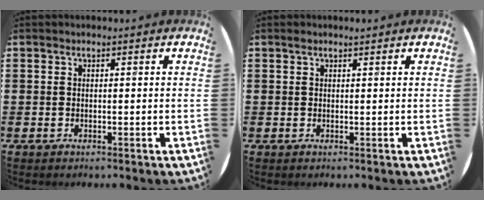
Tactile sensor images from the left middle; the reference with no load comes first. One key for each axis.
{"total": 0.7, "fx": 0.6, "fy": 0.0, "fz": 0.3, "tx": -0.007, "ty": -0.001, "tz": 0.012}